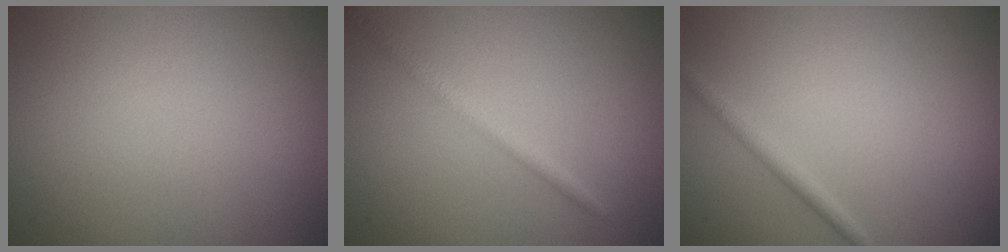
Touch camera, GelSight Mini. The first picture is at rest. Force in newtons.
{"total": 1.6, "press": 1.6, "slide": 0.1}
{"total": 1.4, "press": 1.4, "slide": 0.1}